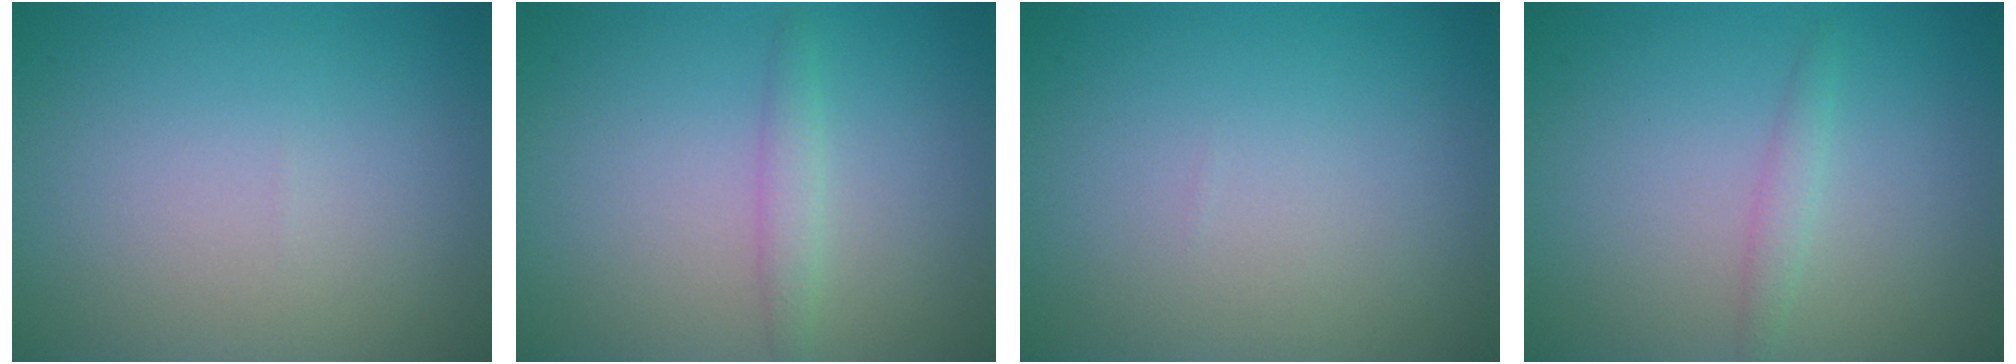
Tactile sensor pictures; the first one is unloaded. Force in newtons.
{"total": 1.4, "press": 1.4, "slide": 0.1}
{"total": 0.0}
{"total": 1.2, "press": 1.2, "slide": 0.1}